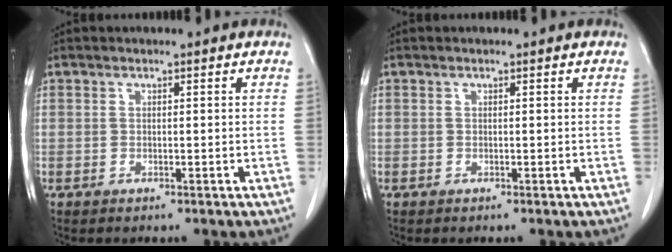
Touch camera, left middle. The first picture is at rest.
{"total": 0.0}